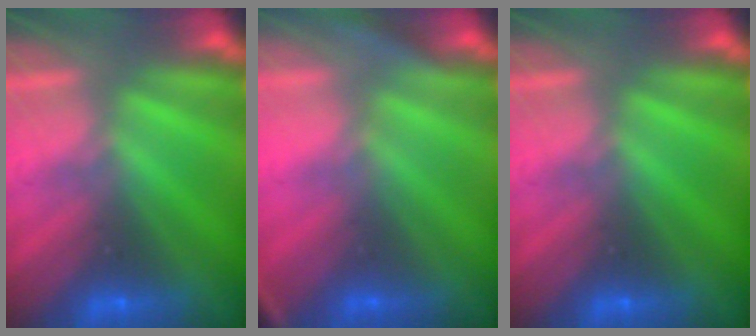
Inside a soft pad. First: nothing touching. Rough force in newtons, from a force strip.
{"total": 2.8}
{"total": 0.0}